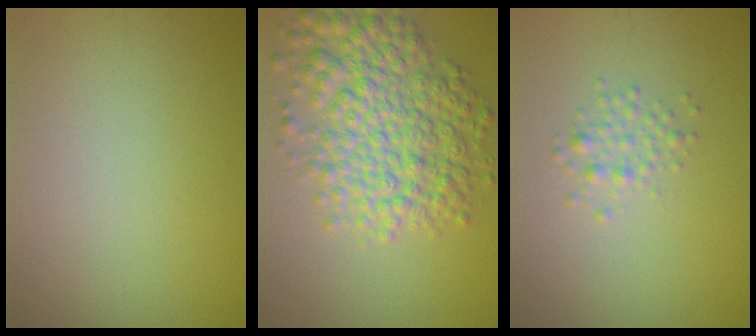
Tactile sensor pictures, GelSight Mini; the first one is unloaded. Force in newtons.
{"total": 7.5, "press": 7.5, "slide": 0.1}
{"total": 1.5, "press": 1.5, "slide": 0.0}